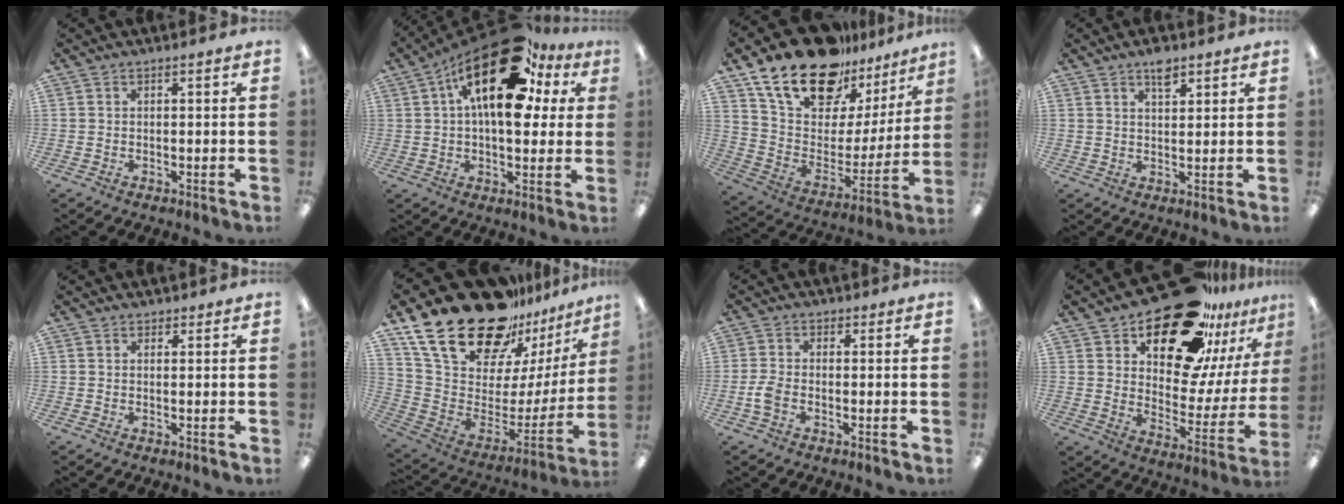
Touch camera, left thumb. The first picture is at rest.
{"total": 22.4, "force": [10.2, 10.3, 17.1], "torque": [-0.275, -0.045, 0.164]}
{"total": 20.9, "force": [15.7, 10.1, 9.5], "torque": [-0.173, -0.107, 0.281]}
{"total": 4.4, "force": [3.1, 1.9, 2.6], "torque": [-0.033, -0.012, 0.051]}
{"total": 0.8, "force": [0.6, 0.5, 0.0], "torque": [0.007, -0.002, 0.010]}
{"total": 28.4, "force": [20.2, 12.6, 15.5], "torque": [-0.274, -0.134, 0.373]}
{"total": 3.3, "force": [-1.1, 2.0, 2.4], "torque": [-0.051, 0.003, -0.022]}
{"total": 24.4, "force": [18.1, 11.1, 12.0], "torque": [-0.168, -0.123, 0.310]}